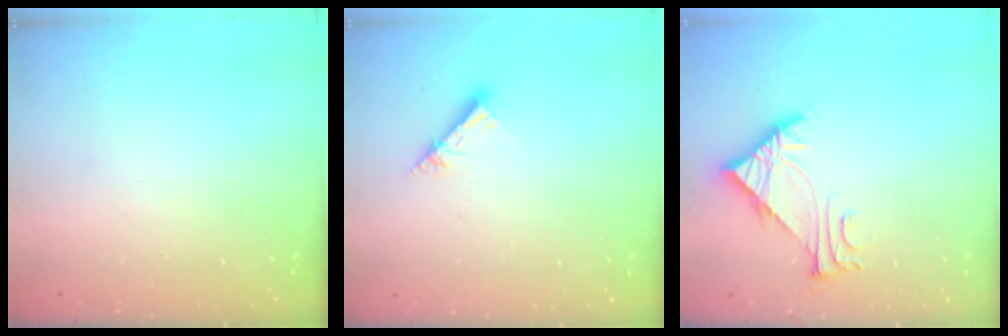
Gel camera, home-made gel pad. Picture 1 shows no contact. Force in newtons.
{"total": 3.1, "press": 3.1, "slide": 0.3}
{"total": 5.2, "press": 5.2, "slide": 0.5}